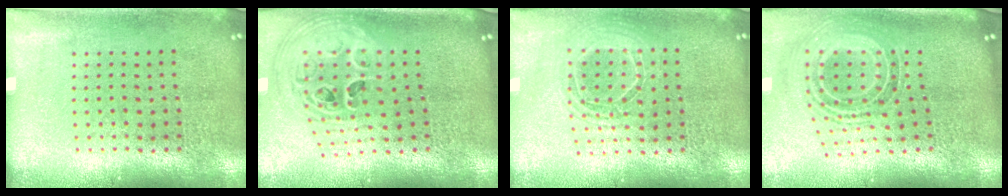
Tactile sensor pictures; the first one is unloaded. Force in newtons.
{"total": 2.7, "press": 2.0, "slide": 1.8}
{"total": 1.7, "press": 1.4, "slide": 0.9}
{"total": 1.5, "press": 1.2, "slide": 0.9}